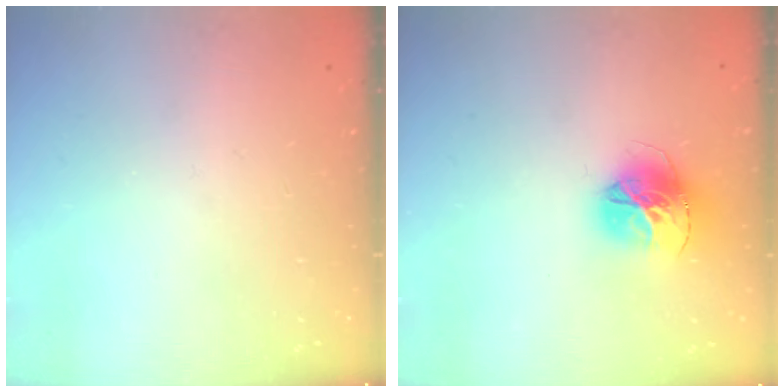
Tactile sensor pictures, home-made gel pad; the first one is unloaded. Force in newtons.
{"total": 15.1, "press": 15.0, "slide": 1.5}